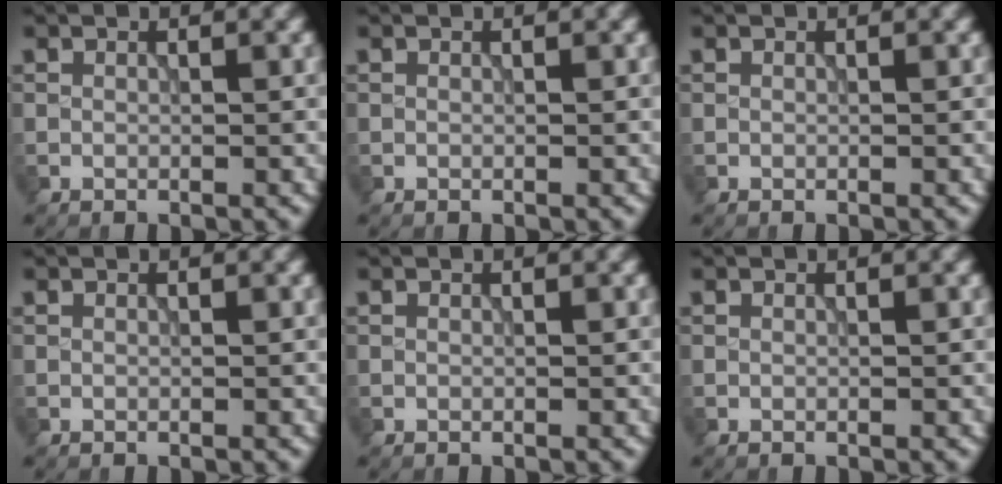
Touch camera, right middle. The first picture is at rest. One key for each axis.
{"total": 0.0}
{"total": 0.0}
{"total": 0.0}
{"total": 0.0}
{"total": 0.0}